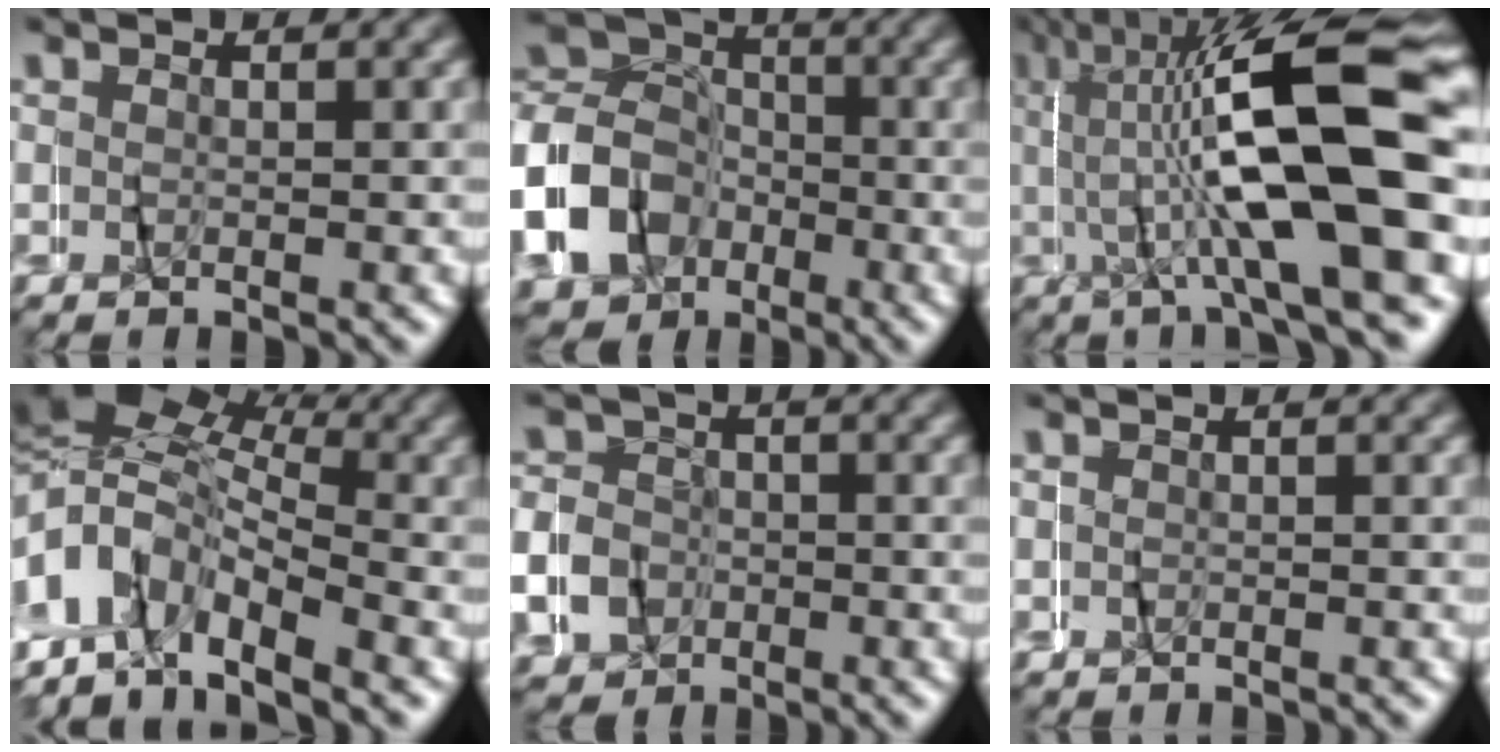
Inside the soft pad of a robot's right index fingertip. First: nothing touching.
{"total": 10.2, "force": [-1.8, 9.0, 4.4], "torque": [-0.110, -0.020, -0.027]}
{"total": 15.2, "force": [2.4, 5.4, 14.0], "torque": [-0.216, 0.024, 0.034]}
{"total": 13.7, "force": [0.5, 11.9, 6.8], "torque": [-0.161, -0.008, -0.013]}
{"total": 5.9, "force": [-2.0, 5.4, 1.1], "torque": [-0.036, -0.005, -0.037]}
{"total": 0.5, "force": [-0.3, 0.0, -0.4], "torque": [-0.003, 0.004, -0.006]}